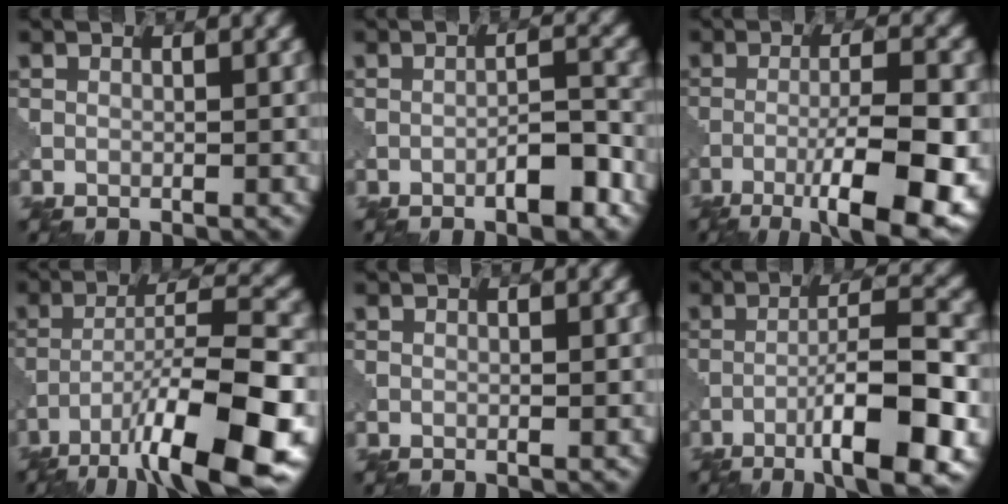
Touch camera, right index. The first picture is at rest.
{"total": 3.6, "force": [-2.0, 0.8, 2.9], "torque": [-0.043, 0.010, -0.034]}
{"total": 10.7, "force": [-4.8, 2.5, 9.2], "torque": [-0.143, -0.005, -0.072]}
{"total": 12.7, "force": [-7.4, 2.6, 10.0], "torque": [-0.166, 0.006, -0.124]}
{"total": 0.0}
{"total": 10.0, "force": [-4.5, 1.8, 8.7], "torque": [-0.133, 0.010, -0.073]}